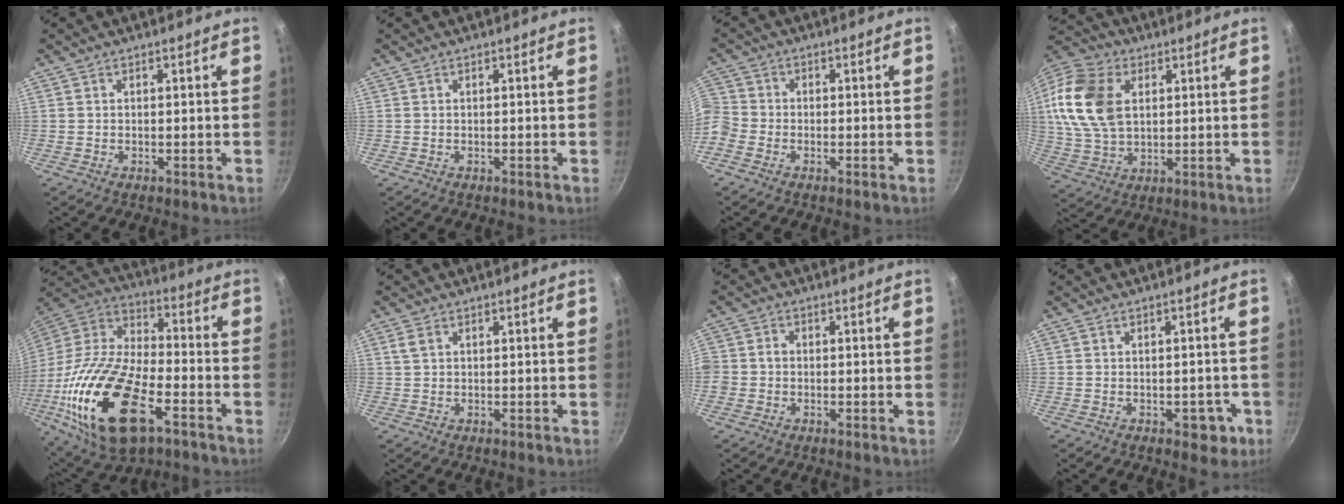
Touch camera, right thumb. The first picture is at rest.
{"total": 0.0}
{"total": 6.7, "force": [-2.6, 5.6, 2.8], "torque": [-0.070, 0.020, -0.072]}
{"total": 17.4, "force": [3.8, 11.7, 12.3], "torque": [-0.233, 0.002, 0.070]}
{"total": 27.9, "force": [-10.4, 13.6, 22.0], "torque": [-0.419, 0.021, -0.198]}
{"total": 1.7, "force": [0.7, 1.2, 1.1], "torque": [-0.019, 0.003, 0.014]}
{"total": 3.3, "force": [-0.7, 2.9, 1.4], "torque": [-0.025, 0.013, -0.020]}
{"total": 4.3, "force": [-1.7, 2.8, 2.8], "torque": [-0.006, 0.014, -0.013]}